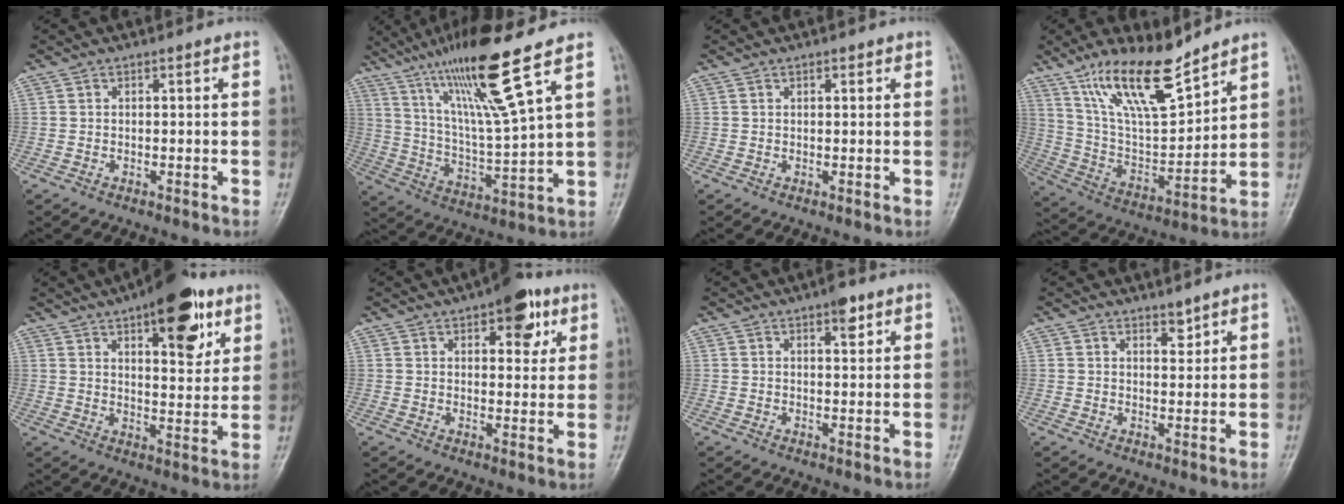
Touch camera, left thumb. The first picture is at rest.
{"total": 16.9, "force": [10.5, 0.3, 13.3], "torque": [-0.236, -0.050, 0.195]}
{"total": 1.2, "force": [0.7, 0.6, 0.7], "torque": [-0.007, -0.001, 0.008]}
{"total": 17.1, "force": [12.3, 4.9, 10.8], "torque": [-0.169, -0.063, 0.239]}
{"total": 15.7, "force": [8.4, 6.4, 11.7], "torque": [-0.121, -0.033, 0.118]}
{"total": 9.2, "force": [4.7, 4.4, 6.6], "torque": [-0.054, -0.014, 0.057]}
{"total": 3.5, "force": [2.1, 1.4, 2.4], "torque": [-0.025, -0.008, 0.027]}
{"total": 2.3, "force": [1.9, 0.9, 1.1], "torque": [-0.007, -0.015, 0.031]}